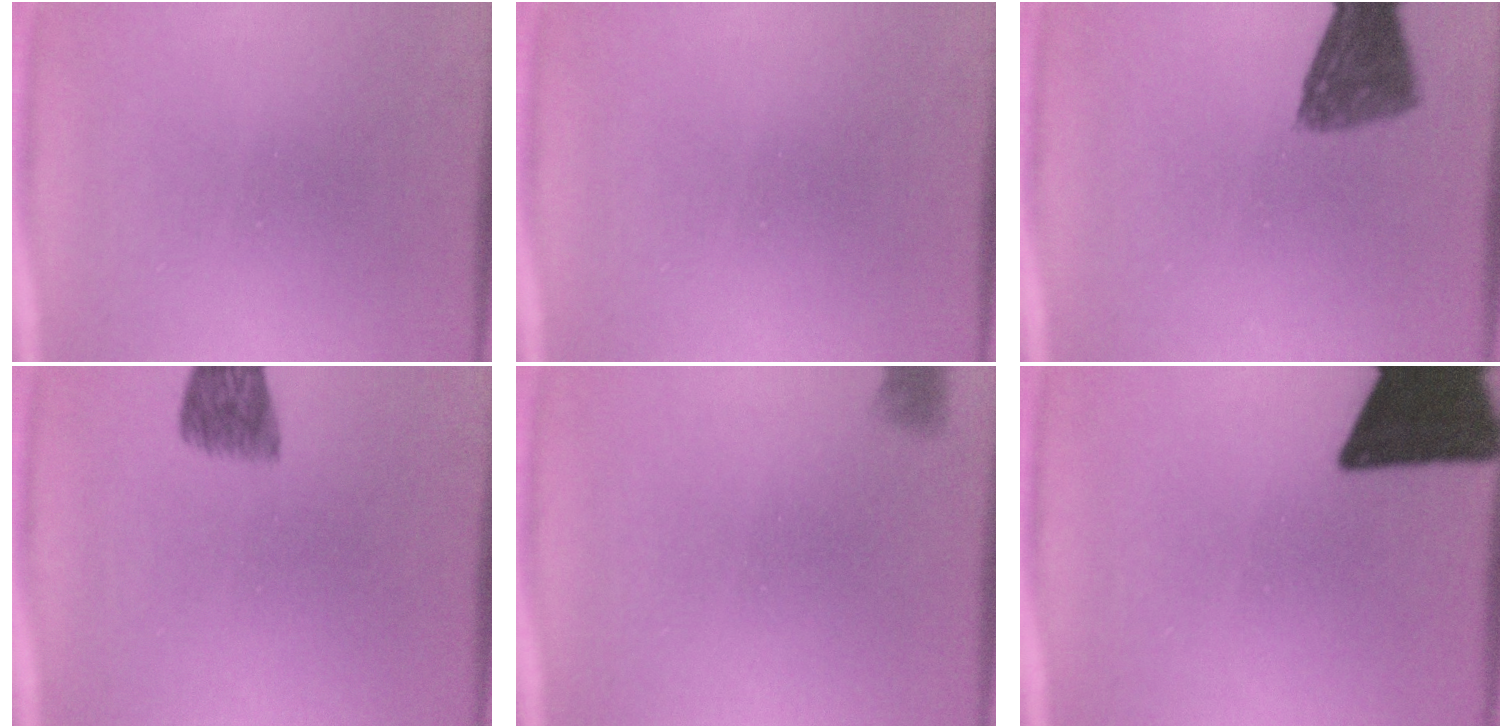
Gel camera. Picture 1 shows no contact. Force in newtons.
{"total": 0.0}
{"total": 7.9}
{"total": 5.4}
{"total": 1.2}
{"total": 18.8}